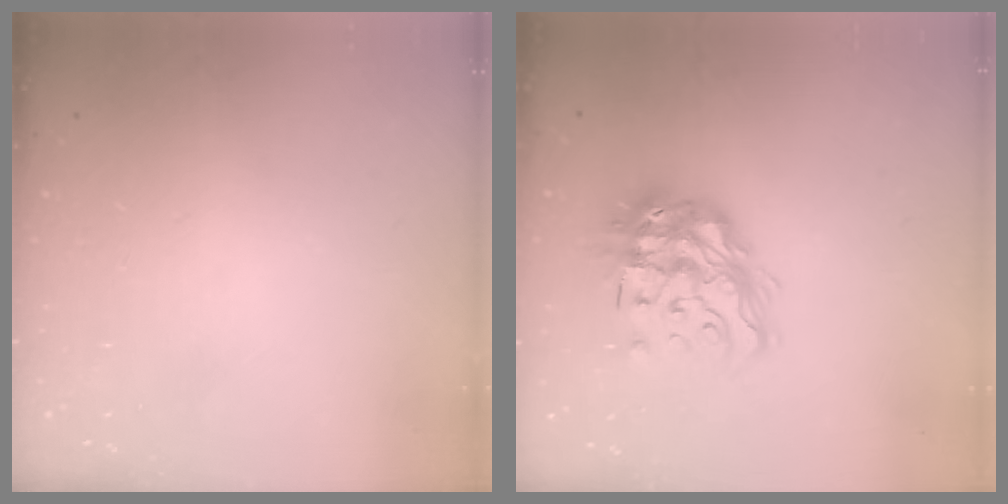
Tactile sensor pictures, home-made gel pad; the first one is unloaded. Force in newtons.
{"total": 17.4, "press": 17.4, "slide": 1.5}